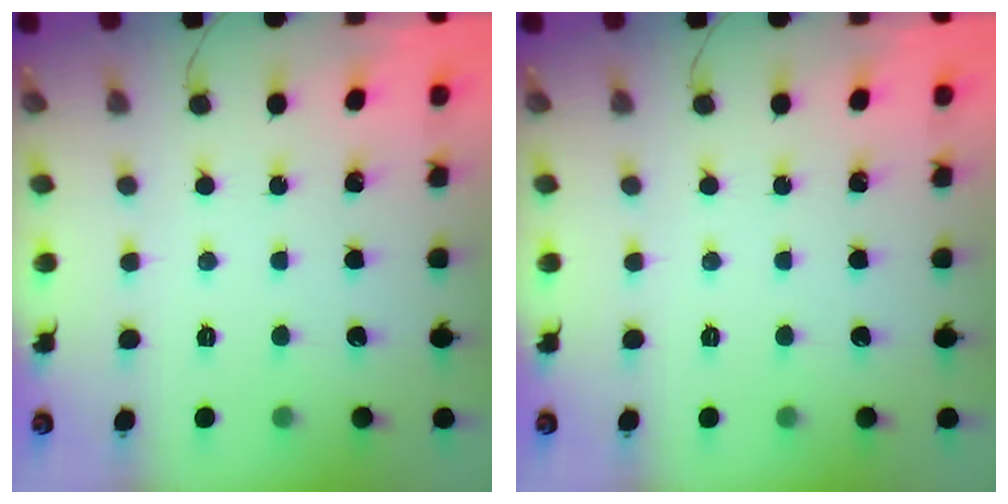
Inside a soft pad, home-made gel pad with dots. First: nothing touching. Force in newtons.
{"total": 0.0}